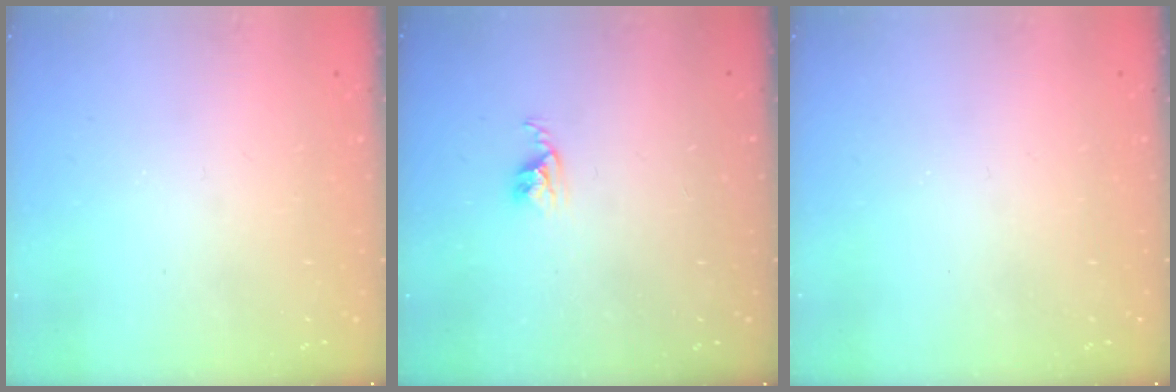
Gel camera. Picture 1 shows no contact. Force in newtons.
{"total": 2.8, "press": 2.7, "slide": 0.4}
{"total": 0.0}